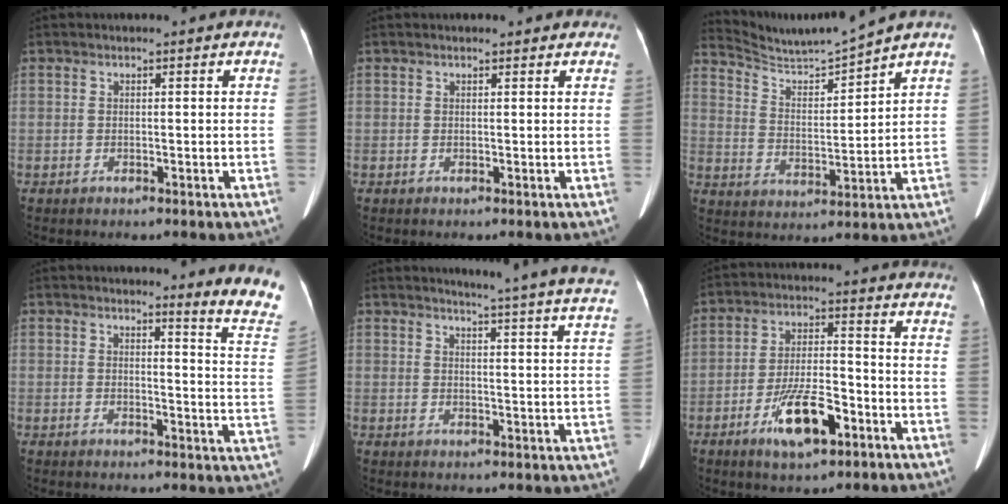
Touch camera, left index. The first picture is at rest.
{"total": 2.6, "force": [2.1, 0.9, 1.1], "torque": [-0.010, 0.016, 0.019]}
{"total": 8.2, "force": [7.8, -2.1, 1.0], "torque": [-0.036, -0.015, 0.159]}
{"total": 8.2, "force": [7.7, -0.8, 2.6], "torque": [-0.014, -0.080, 0.064]}
{"total": 19.0, "force": [18.0, -1.1, 6.0], "torque": [-0.081, -0.086, 0.194]}
{"total": 9.8, "force": [-4.9, 2.9, 7.9], "torque": [-0.153, -0.001, -0.083]}